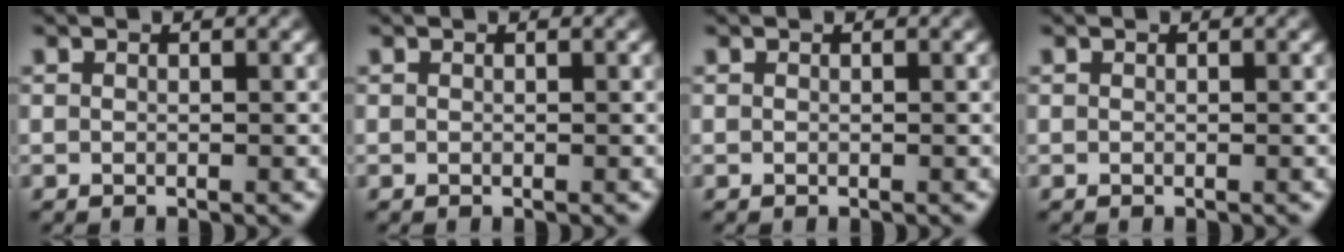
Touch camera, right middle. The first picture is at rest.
{"total": 0.0}
{"total": 0.0}
{"total": 0.0}